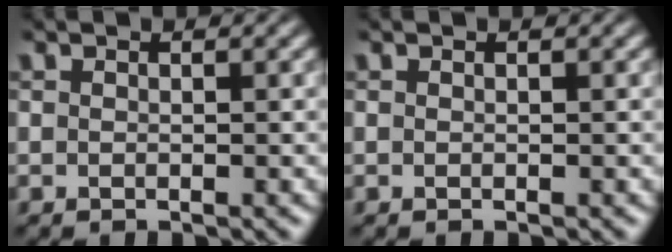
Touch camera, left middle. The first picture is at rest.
{"total": 0.0}